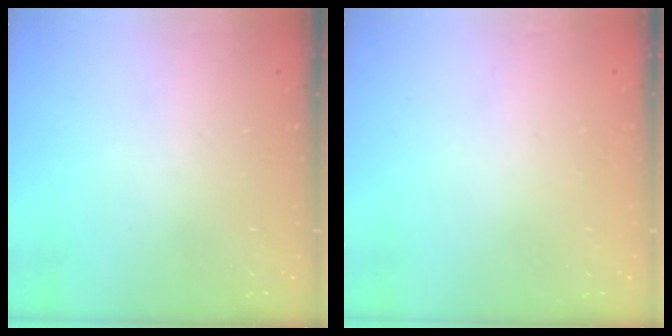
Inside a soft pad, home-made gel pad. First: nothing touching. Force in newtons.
{"total": 1.4, "press": 1.4, "slide": 0.1}